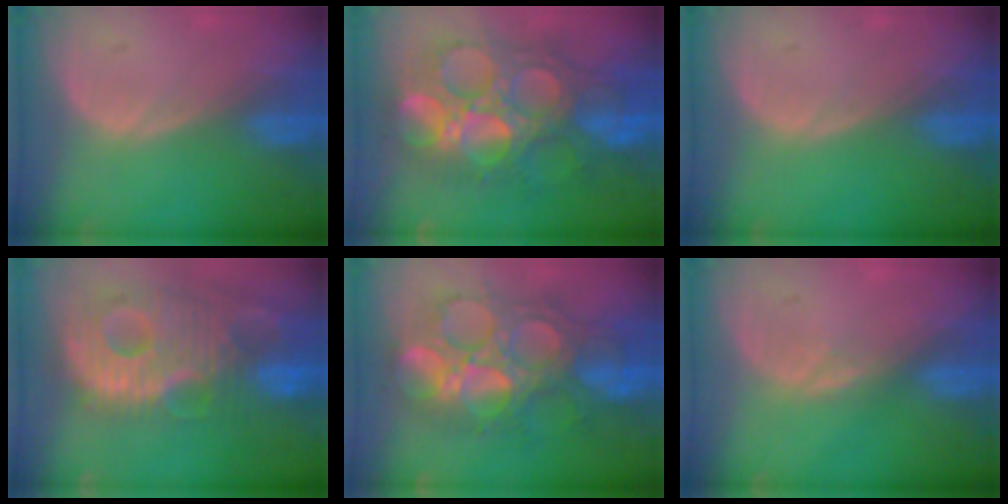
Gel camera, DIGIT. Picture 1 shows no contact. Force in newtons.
{"total": 13.6, "press": 13.5, "slide": 1.5}
{"total": 0.0}
{"total": 13.8, "press": 12.0, "slide": 6.9}
{"total": 11.8, "press": 11.7, "slide": 1.3}
{"total": 0.9, "press": 0.9, "slide": 0.4}